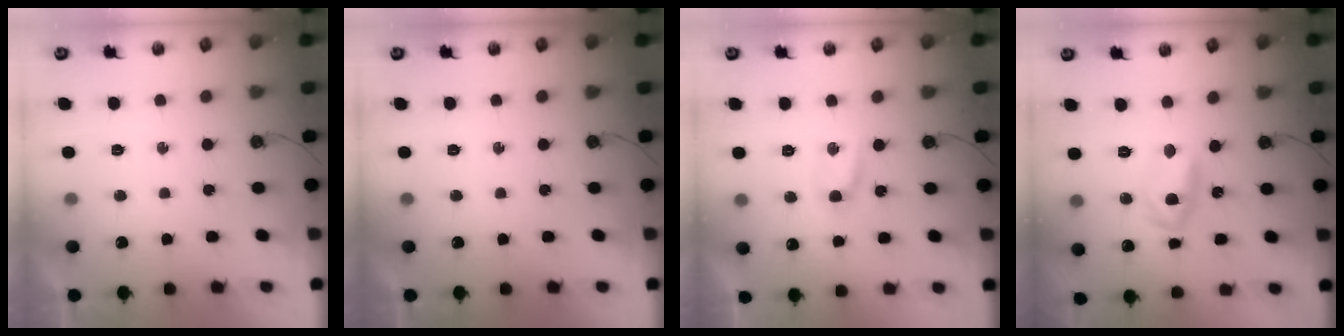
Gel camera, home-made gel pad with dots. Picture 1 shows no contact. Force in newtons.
{"total": 0.0}
{"total": 5.0, "press": 3.6, "slide": 3.5}
{"total": 8.7, "press": 8.7, "slide": 0.7}